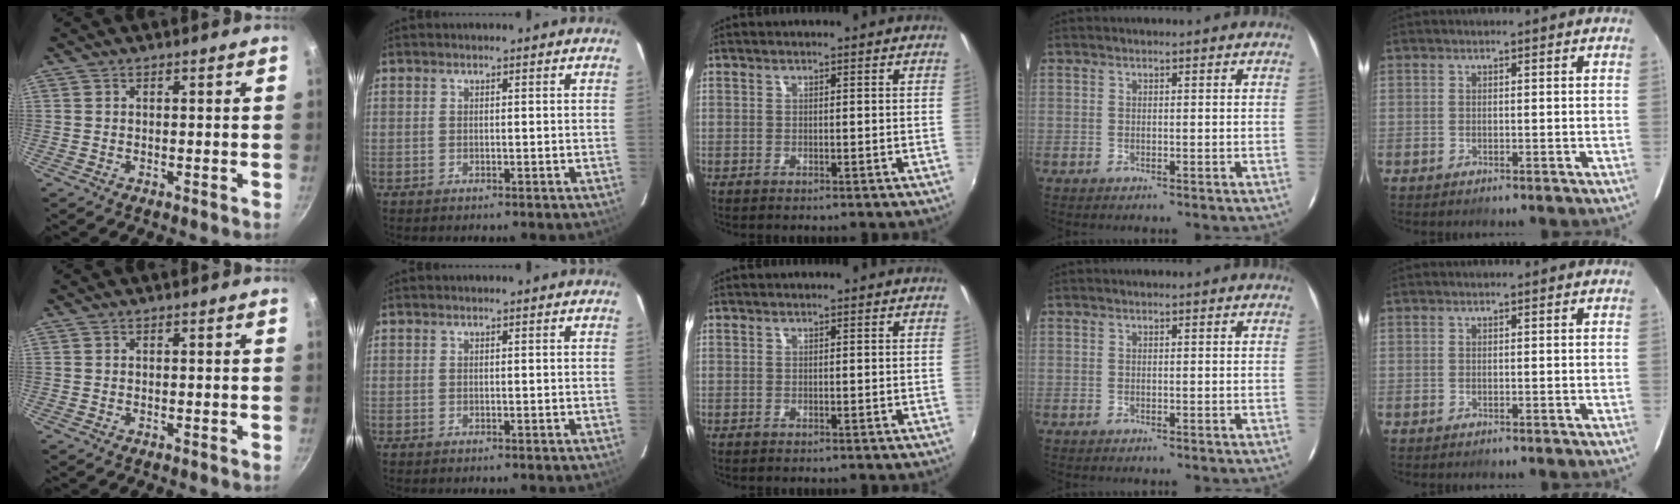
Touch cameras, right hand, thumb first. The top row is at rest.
{}